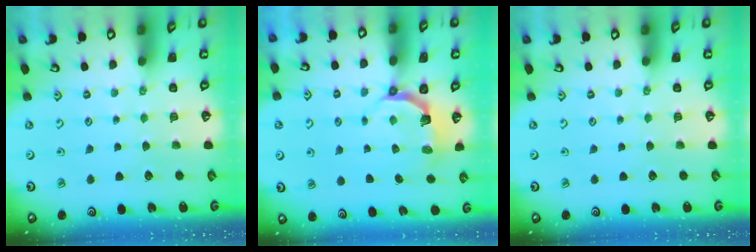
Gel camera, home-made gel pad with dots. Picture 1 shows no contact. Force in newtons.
{"total": 4.6, "press": 3.0, "slide": 3.5}
{"total": 0.0}